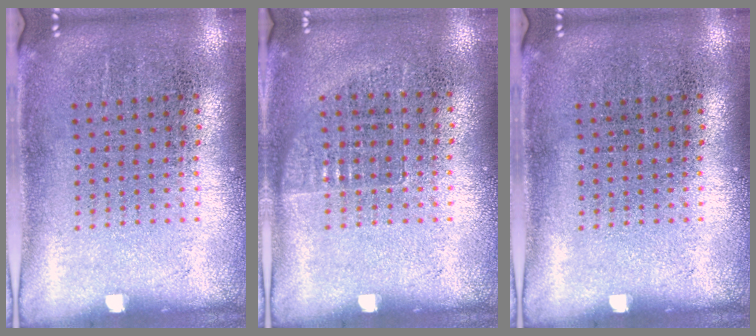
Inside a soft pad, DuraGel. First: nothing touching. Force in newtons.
{"total": 0.7, "press": 0.7, "slide": 0.1}
{"total": 0.0}